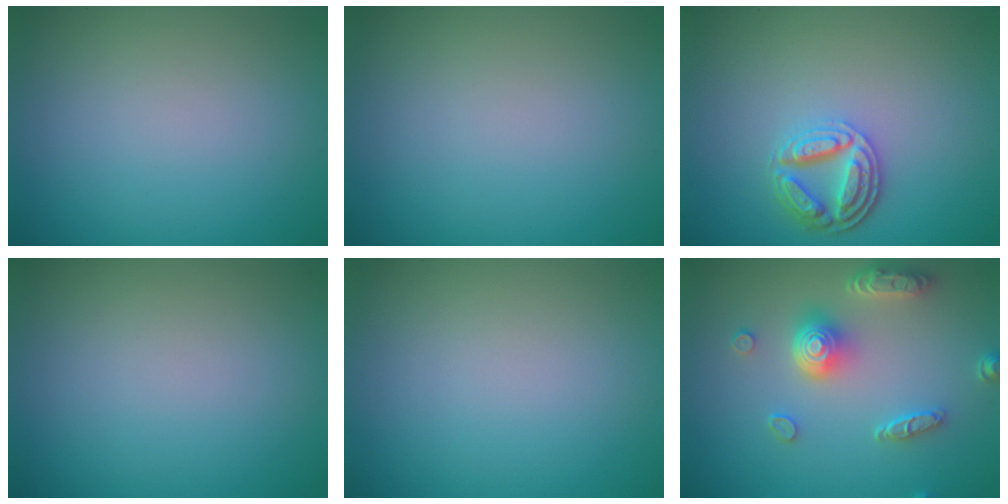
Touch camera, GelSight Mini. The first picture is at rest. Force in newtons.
{"total": 0.0}
{"total": 3.8, "press": 3.2, "slide": 2.0}
{"total": 0.0}
{"total": 0.0}
{"total": 4.9, "press": 3.9, "slide": 2.9}